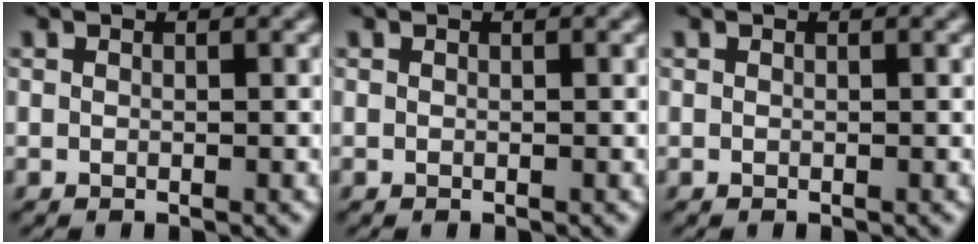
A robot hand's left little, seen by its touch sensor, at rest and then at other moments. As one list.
[{"total": 0.0}, {"total": 0.0}]